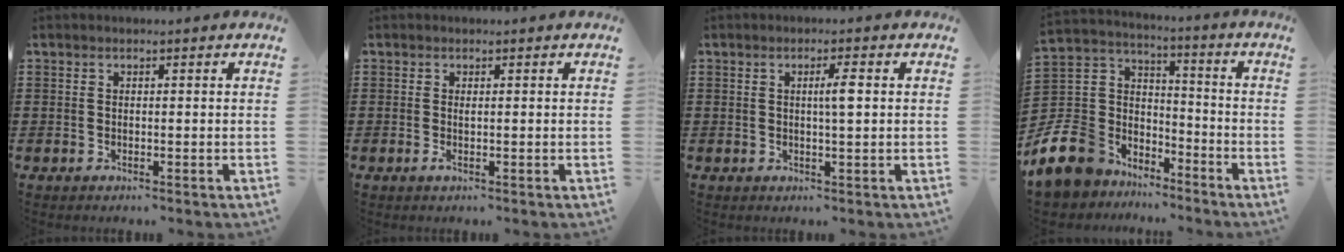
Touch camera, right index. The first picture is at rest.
{"total": 0.7, "force": [0.0, -0.1, 0.7], "torque": [-0.014, -0.007, 0.002]}
{"total": 2.8, "force": [0.5, 0.2, 2.7], "torque": [-0.053, 0.000, 0.006]}
{"total": 10.6, "force": [-6.7, 7.7, 2.8], "torque": [-0.123, 0.010, -0.134]}